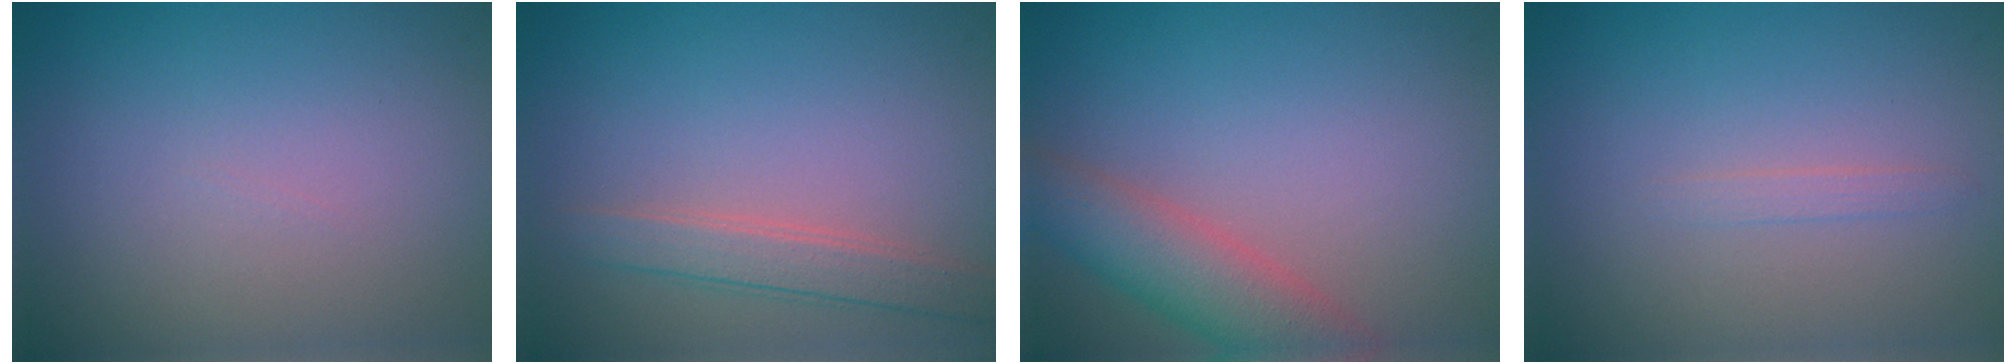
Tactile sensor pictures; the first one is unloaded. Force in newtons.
{"total": 2.6, "press": 2.6, "slide": 0.1}
{"total": 5.1, "press": 5.0, "slide": 0.4}
{"total": 0.8, "press": 0.8, "slide": 0.0}